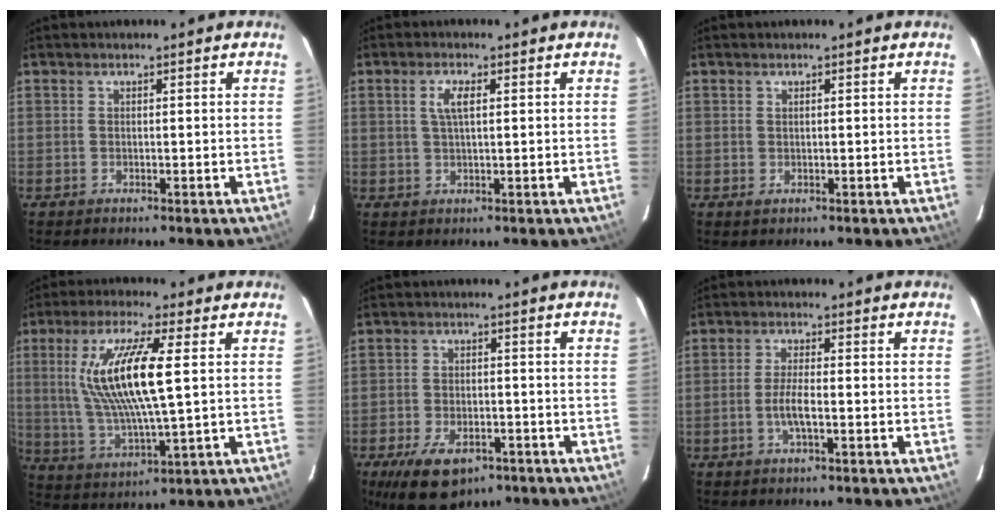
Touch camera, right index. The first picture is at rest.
{"total": 3.2, "force": [1.0, 0.9, 2.9], "torque": [-0.059, 0.004, 0.020]}
{"total": 0.9, "force": [0.3, 0.8, 0.0], "torque": [0.003, 0.002, 0.004]}
{"total": 15.0, "force": [2.9, 2.4, 14.5], "torque": [-0.284, -0.004, 0.065]}
{"total": 11.6, "force": [-7.2, 6.0, 6.7], "torque": [-0.146, -0.018, -0.110]}
{"total": 4.0, "force": [-1.3, 0.7, 3.7], "torque": [-0.075, -0.003, -0.026]}